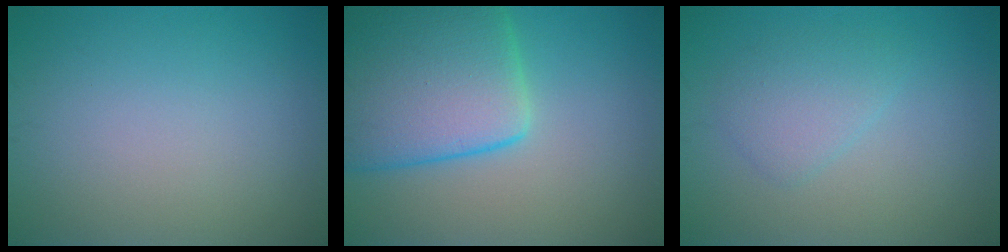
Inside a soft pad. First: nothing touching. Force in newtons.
{"total": 10.8, "press": 10.8, "slide": 0.5}
{"total": 2.3, "press": 2.3, "slide": 0.0}